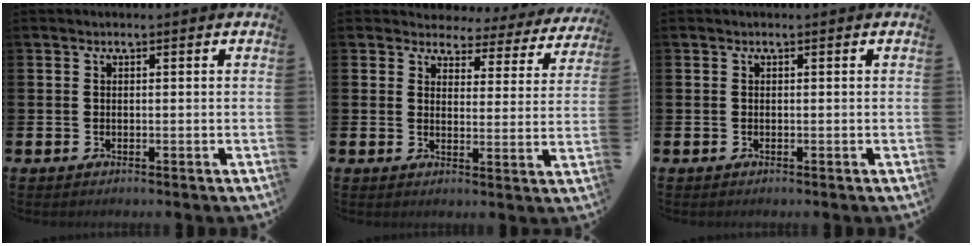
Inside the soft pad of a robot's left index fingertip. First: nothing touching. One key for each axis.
{"total": 3.0, "fx": 2.7, "fy": 1.4, "fz": 0.1, "tx": -0.015, "ty": -0.031, "tz": 0.038}
{"total": 0.0}